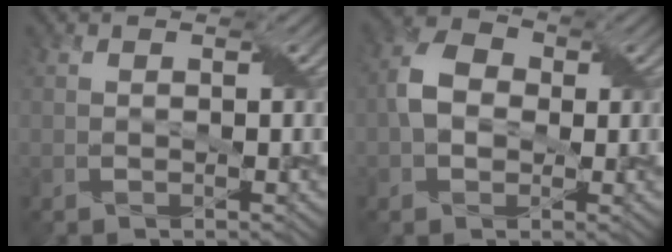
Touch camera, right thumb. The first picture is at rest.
{"total": 4.8, "force": [-0.1, 3.8, 2.9], "torque": [-0.064, 0.010, -0.011]}